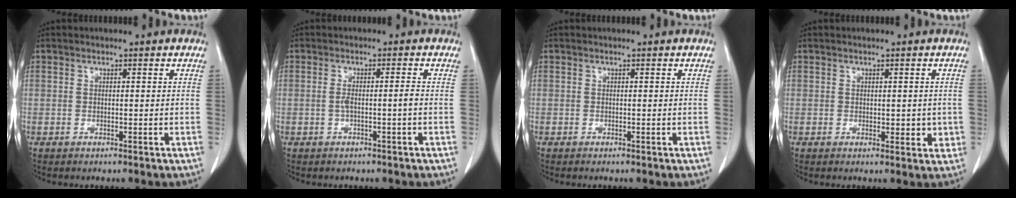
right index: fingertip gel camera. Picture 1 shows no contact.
{"total": 2.3, "force": [-0.6, -0.1, 2.2], "torque": [-0.039, 0.000, -0.009]}
{"total": 0.0}
{"total": 2.7, "force": [0.0, 1.7, 2.0], "torque": [-0.017, -0.003, 0.004]}